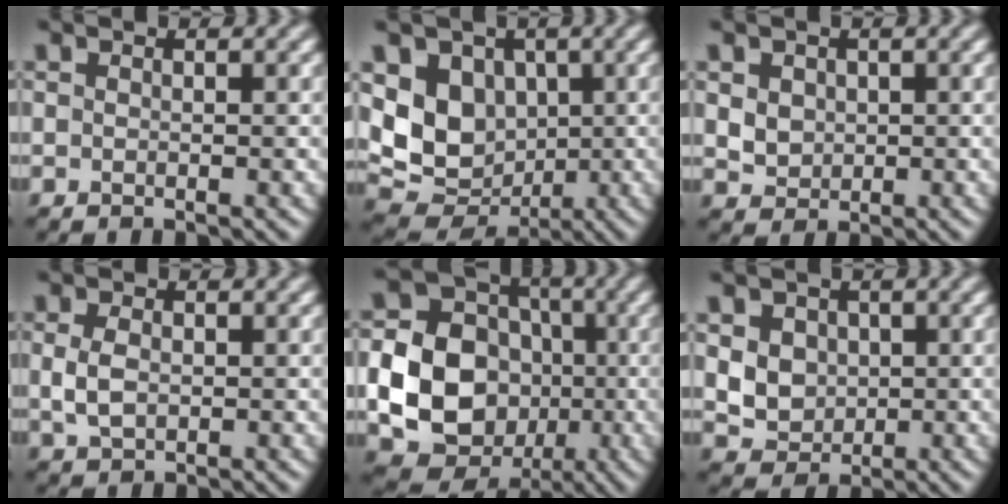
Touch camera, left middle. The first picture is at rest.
{"total": 7.7, "force": [1.2, 6.3, 4.2], "torque": [-0.085, -0.018, 0.020]}
{"total": 3.0, "force": [0.9, 2.4, 1.4], "torque": [-0.036, 0.008, 0.024]}
{"total": 2.5, "force": [0.1, 1.7, 1.8], "torque": [-0.045, 0.000, 0.002]}
{"total": 13.2, "force": [-2.0, 11.5, 6.2], "torque": [-0.130, -0.024, -0.045]}
{"total": 5.2, "force": [1.2, 4.3, 2.6], "torque": [-0.054, 0.013, 0.020]}